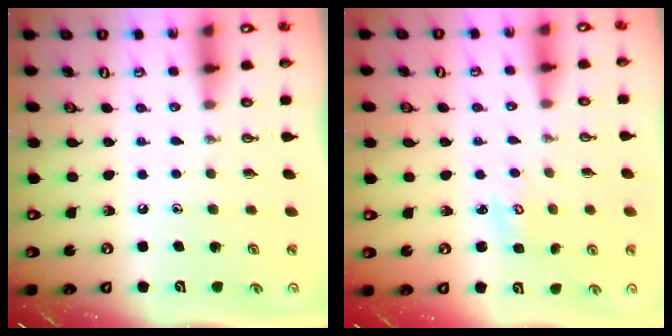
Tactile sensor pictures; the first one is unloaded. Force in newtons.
{"total": 1.9, "press": 1.9, "slide": 0.2}